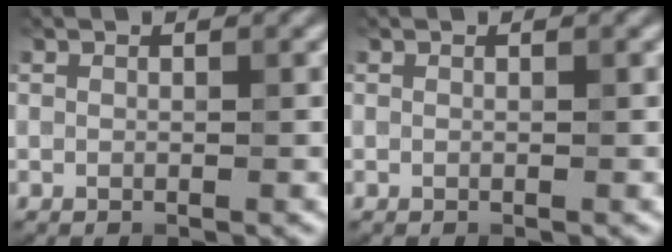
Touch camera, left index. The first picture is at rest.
{"total": 0.0}